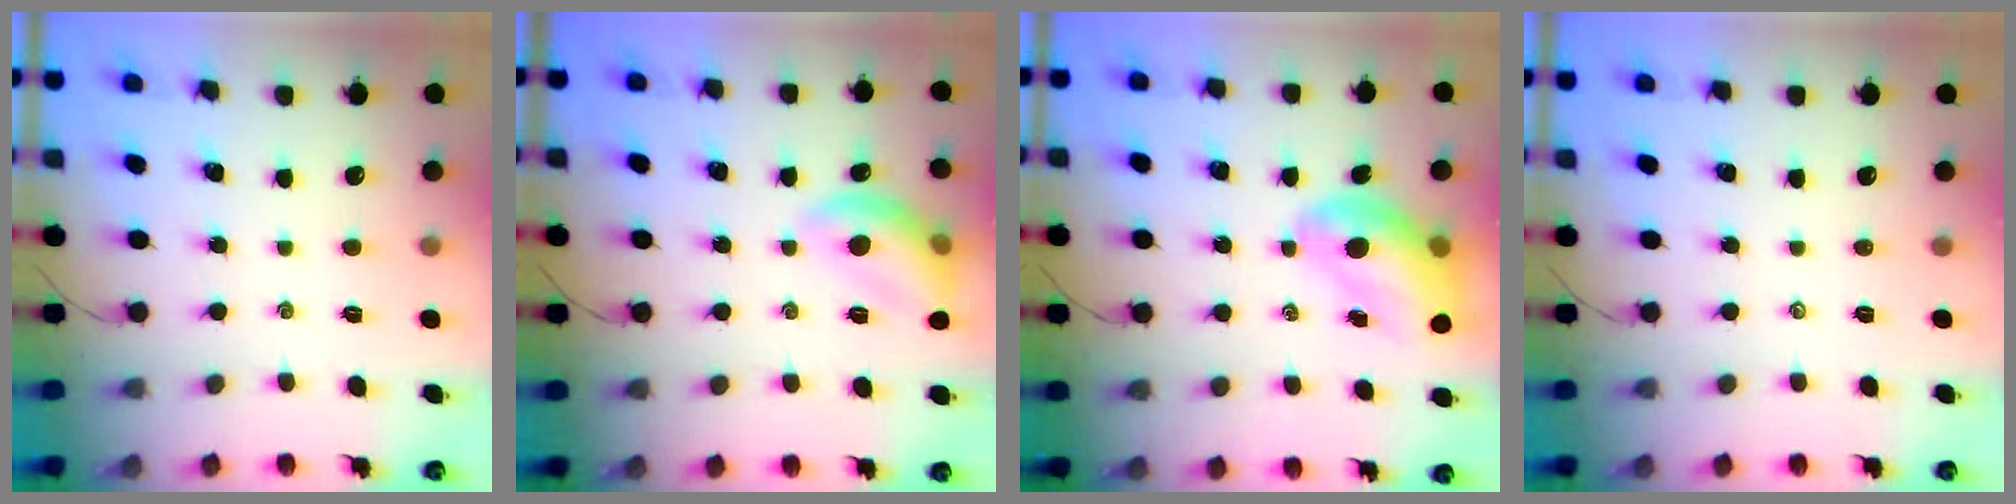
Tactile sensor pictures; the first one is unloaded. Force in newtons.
{"total": 11.5, "press": 11.5, "slide": 0.7}
{"total": 13.3, "press": 12.8, "slide": 3.8}
{"total": 0.0}